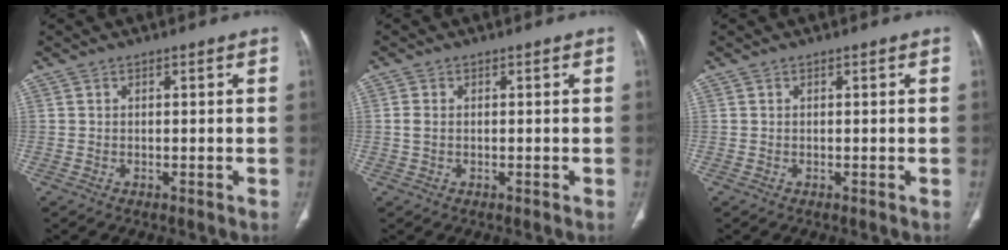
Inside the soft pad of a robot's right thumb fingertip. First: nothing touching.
{"total": 1.6, "force": [0.0, 1.0, 1.2], "torque": [-0.031, 0.002, 0.000]}
{"total": 0.0}